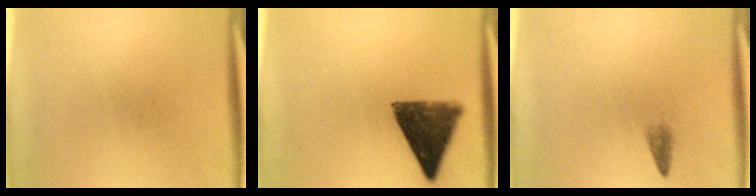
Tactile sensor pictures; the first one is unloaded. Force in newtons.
{"total": 10.3}
{"total": 1.1}